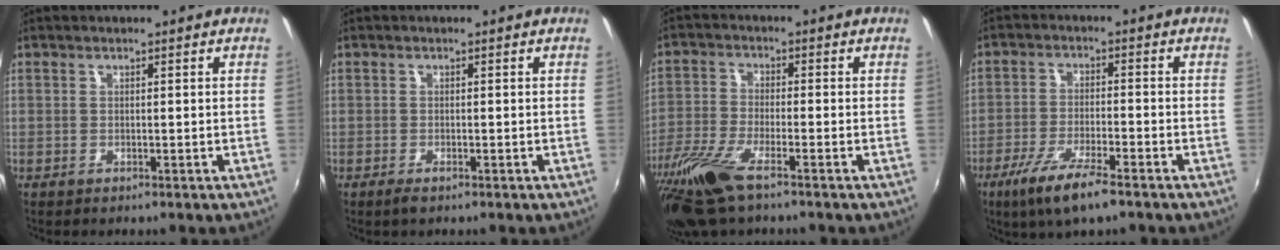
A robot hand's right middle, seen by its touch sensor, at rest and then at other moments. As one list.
[{"total": 1.4, "force": [-0.9, 0.4, 1.0], "torque": [-0.020, -0.006, -0.017]}, {"total": 11.8, "force": [-8.1, 2.6, 8.2], "torque": [-0.191, -0.038, -0.162]}, {"total": 9.4, "force": [-6.2, 1.6, 7.0], "torque": [-0.157, -0.024, -0.115]}]